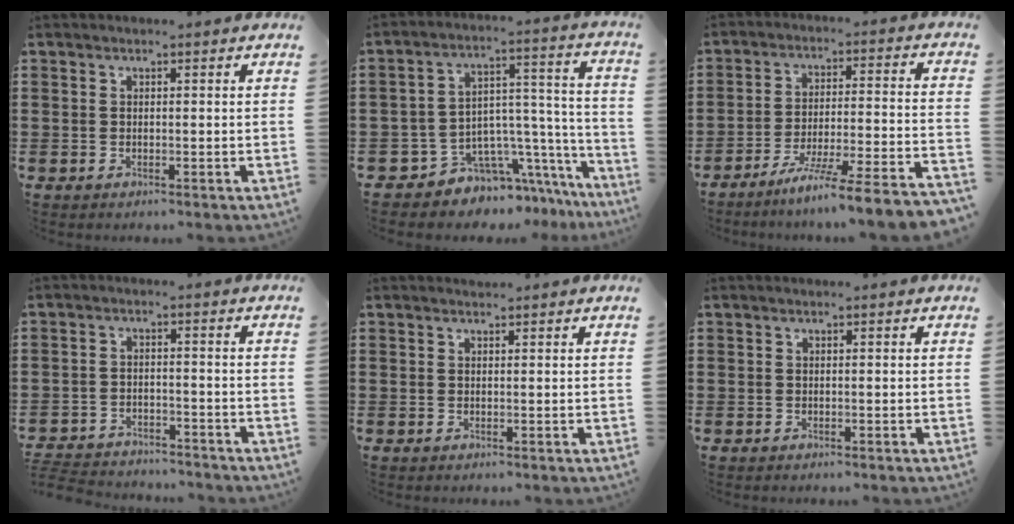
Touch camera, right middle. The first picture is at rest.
{"total": 6.6, "force": [-5.3, 3.8, 1.1], "torque": [-0.033, -0.007, -0.099]}
{"total": 7.9, "force": [-6.7, -1.5, 3.8], "torque": [-0.060, -0.018, -0.135]}
{"total": 3.6, "force": [-3.6, 0.5, 0.0], "torque": [-0.012, 0.000, -0.080]}
{"total": 0.6, "force": [0.6, 0.0, -0.1], "torque": [0.000, -0.001, 0.013]}
{"total": 0.0}